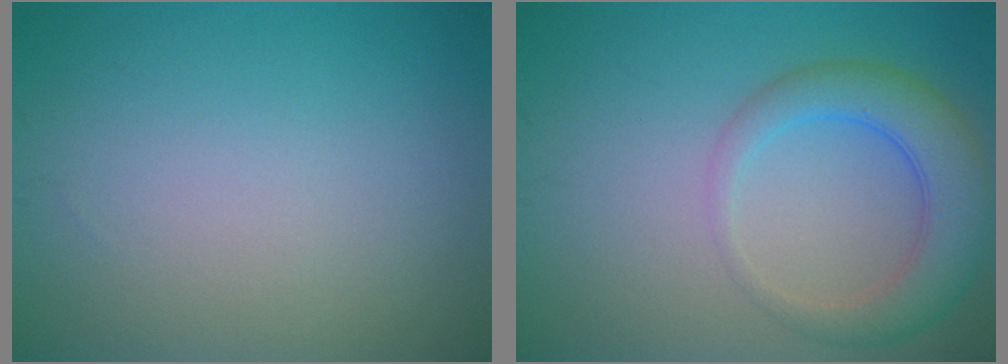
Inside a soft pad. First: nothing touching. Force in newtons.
{"total": 4.9, "press": 4.9, "slide": 0.2}